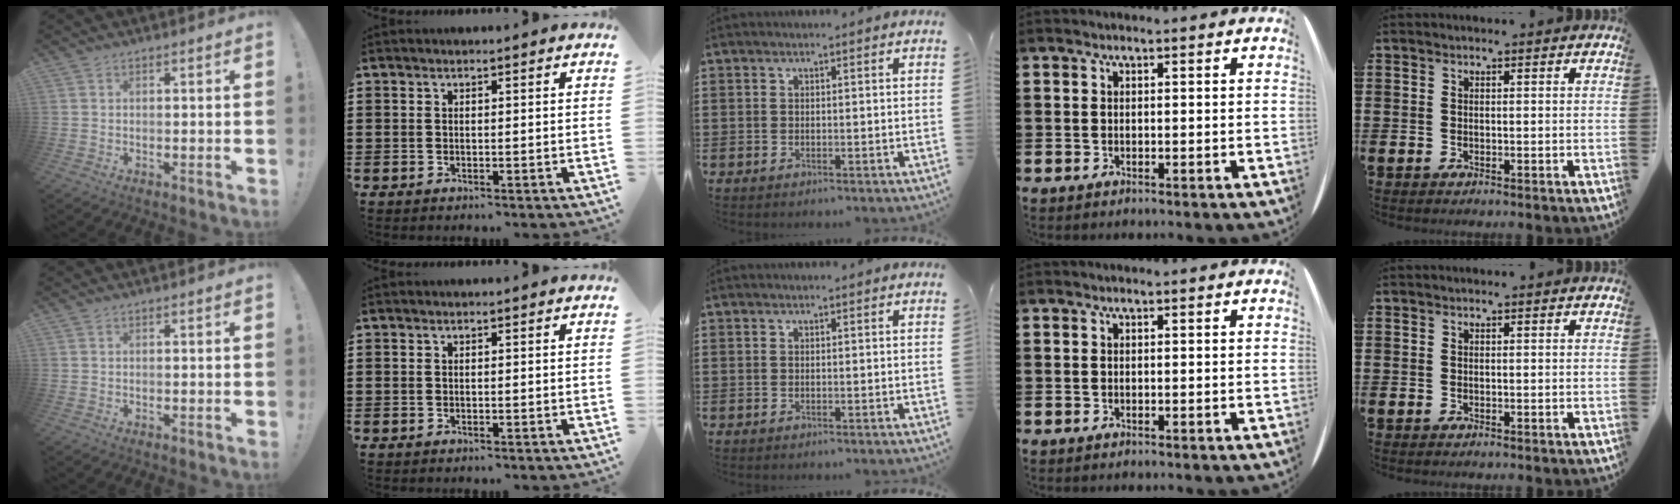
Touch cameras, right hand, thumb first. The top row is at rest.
{}